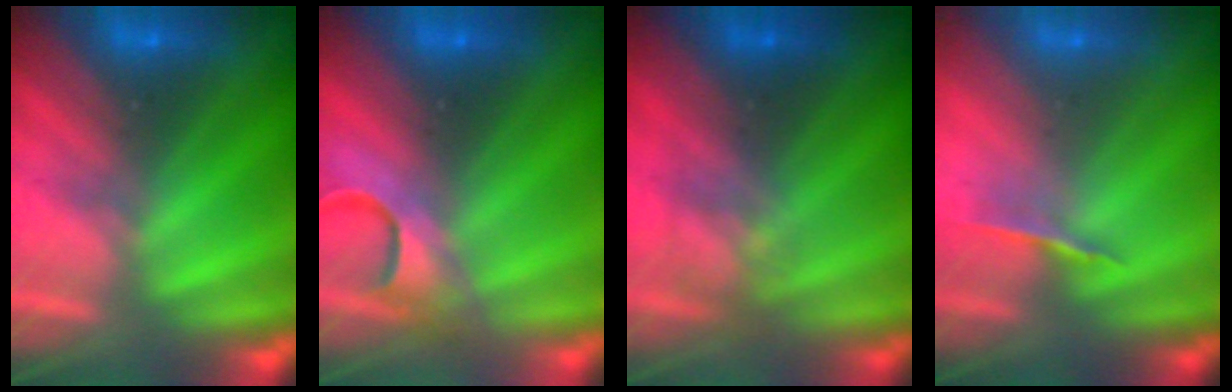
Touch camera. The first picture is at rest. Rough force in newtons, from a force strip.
{"total": 4.6}
{"total": 2.4}
{"total": 1.0}